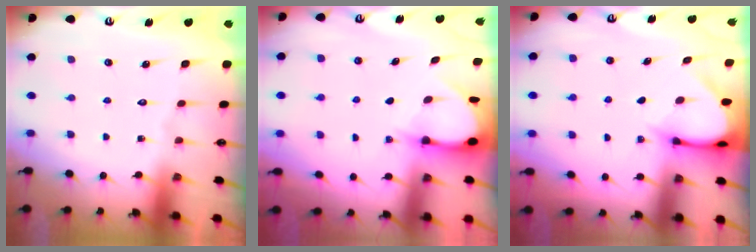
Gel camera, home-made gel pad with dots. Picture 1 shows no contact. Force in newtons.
{"total": 3.2, "press": 3.2, "slide": 0.4}
{"total": 3.2, "press": 3.2, "slide": 0.3}